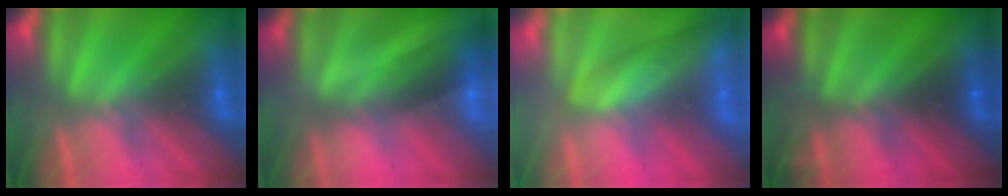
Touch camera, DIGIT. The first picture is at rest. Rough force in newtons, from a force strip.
{"total": 2.1}
{"total": 3.5}
{"total": 2.4}